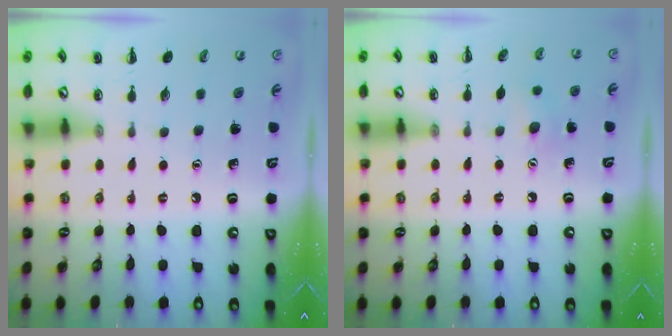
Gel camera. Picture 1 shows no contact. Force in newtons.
{"total": 6.6, "press": 6.5, "slide": 1.3}